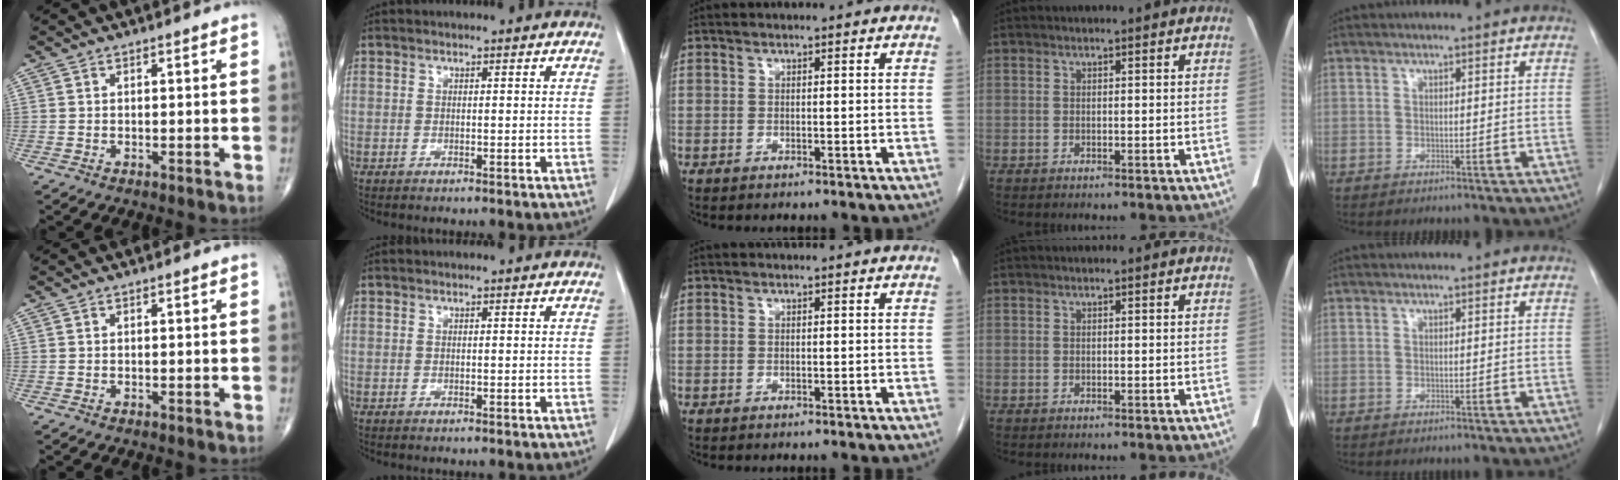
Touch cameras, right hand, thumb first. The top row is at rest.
{}